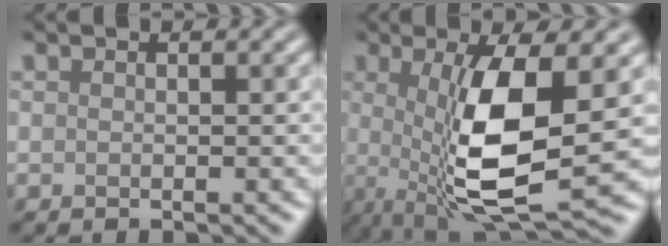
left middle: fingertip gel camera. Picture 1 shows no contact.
{"total": 9.2, "force": [0.0, 2.6, 8.8], "torque": [-0.161, -0.015, 0.006]}